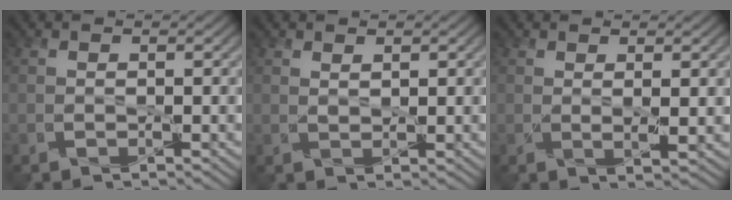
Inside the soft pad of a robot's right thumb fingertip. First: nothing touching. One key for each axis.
{"total": 1.2, "fx": 0.9, "fy": 0.5, "fz": 0.6, "tx": -0.015, "ty": -0.004, "tz": 0.019}
{"total": 1.9, "fx": 0.9, "fy": 0.3, "fz": 1.6, "tx": -0.034, "ty": -0.005, "tz": 0.018}